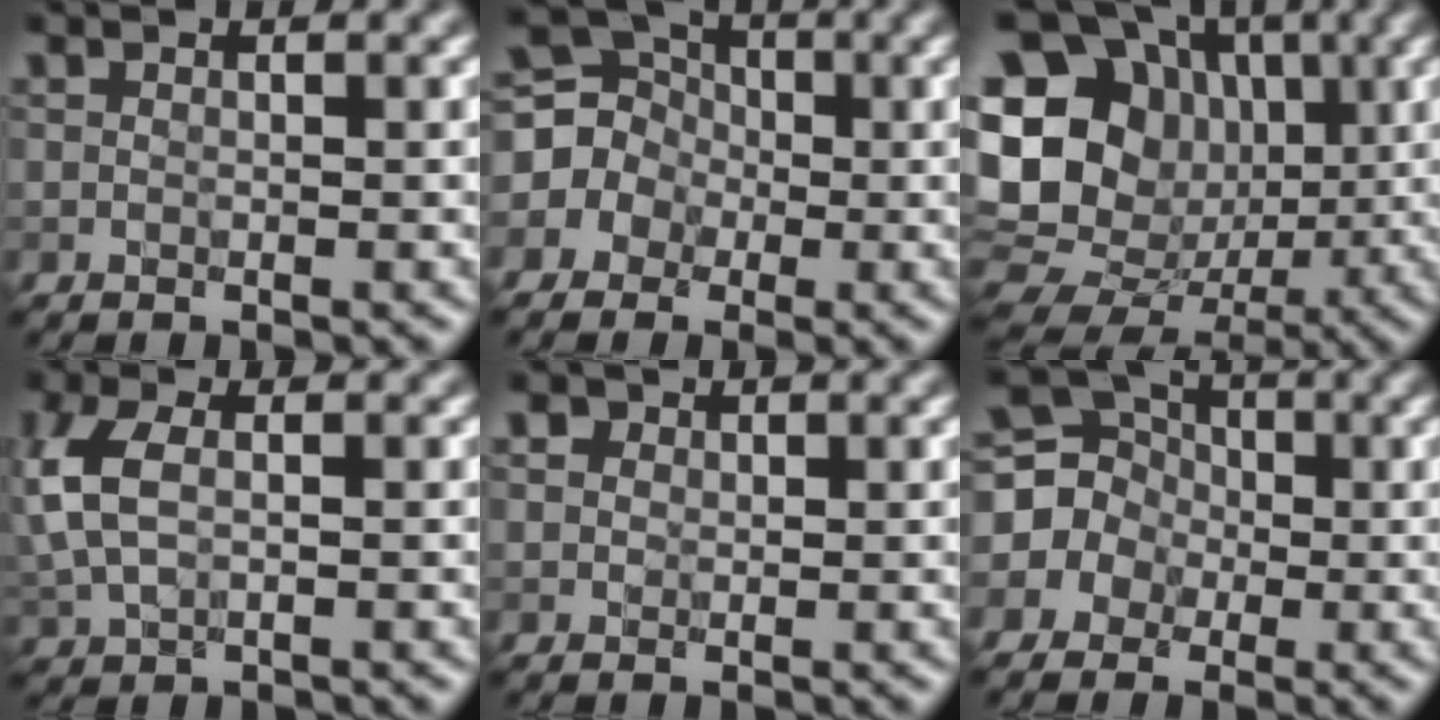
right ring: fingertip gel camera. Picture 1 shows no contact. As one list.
[{"total": 5.2, "force": [-0.8, 4.9, 1.4], "torque": [-0.015, 0.023, -0.044]}, {"total": 21.2, "force": [2.3, 19.2, 8.8], "torque": [-0.194, 0.043, 0.008]}, {"total": 3.6, "force": [0.3, 2.3, 2.8], "torque": [-0.077, 0.005, 0.004]}, {"total": 2.5, "force": [1.5, 1.7, 1.0], "torque": [-0.019, 0.011, 0.007]}, {"total": 6.2, "force": [-0.5, 5.9, 1.7], "torque": [-0.032, 0.031, -0.048]}]